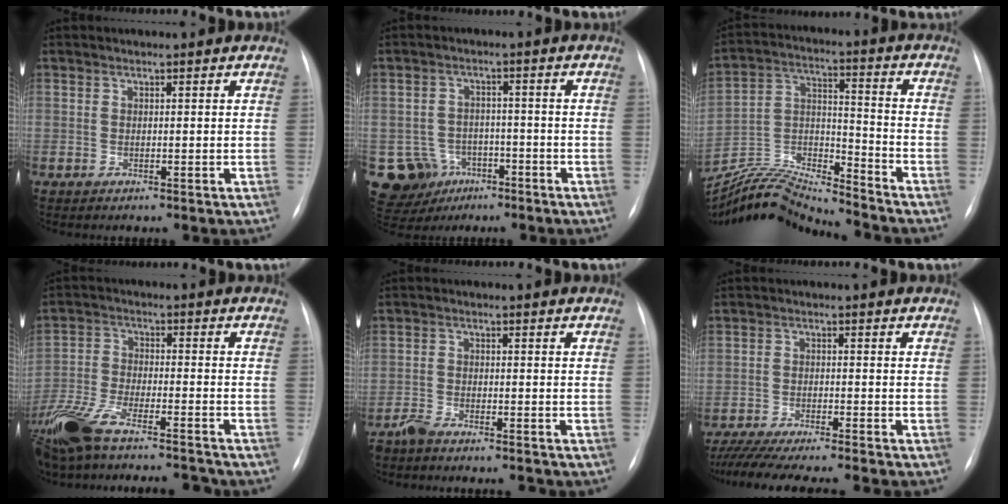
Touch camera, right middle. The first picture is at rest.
{"total": 8.8, "force": [-4.1, 7.5, 2.2], "torque": [-0.050, 0.008, -0.052]}
{"total": 14.3, "force": [-14.1, -0.5, 2.4], "torque": [-0.048, 0.026, -0.262]}
{"total": 16.7, "force": [-14.1, 2.8, 8.6], "torque": [-0.193, -0.012, -0.242]}
{"total": 3.7, "force": [-3.5, 0.4, 1.2], "torque": [-0.023, -0.010, -0.062]}
{"total": 13.3, "force": [-11.7, -0.4, 6.2], "torque": [-0.087, -0.024, -0.180]}